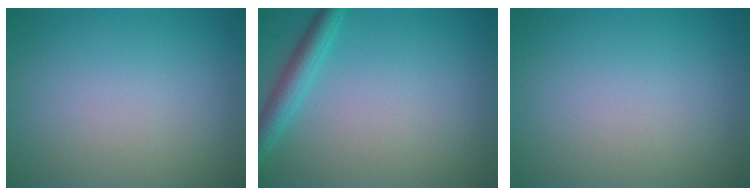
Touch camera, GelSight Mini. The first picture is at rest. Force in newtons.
{"total": 2.7, "press": 2.7, "slide": 0.1}
{"total": 0.0}